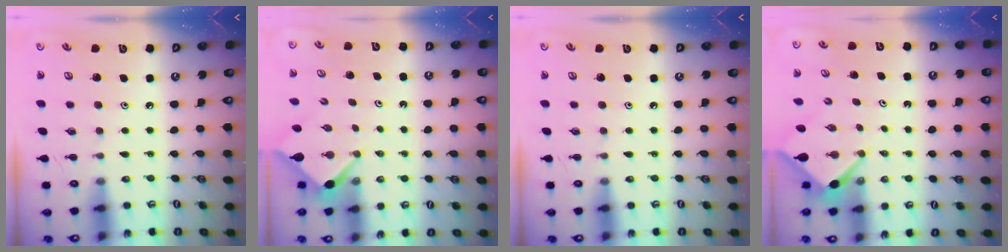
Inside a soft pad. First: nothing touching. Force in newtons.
{"total": 2.7, "press": 2.7, "slide": 0.4}
{"total": 0.0}
{"total": 2.6, "press": 2.5, "slide": 0.3}